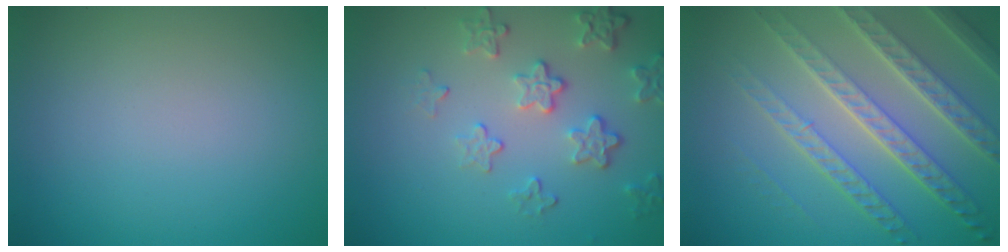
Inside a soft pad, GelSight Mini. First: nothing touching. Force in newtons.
{"total": 4.1, "press": 3.2, "slide": 2.7}
{"total": 7.9, "press": 5.3, "slide": 5.9}